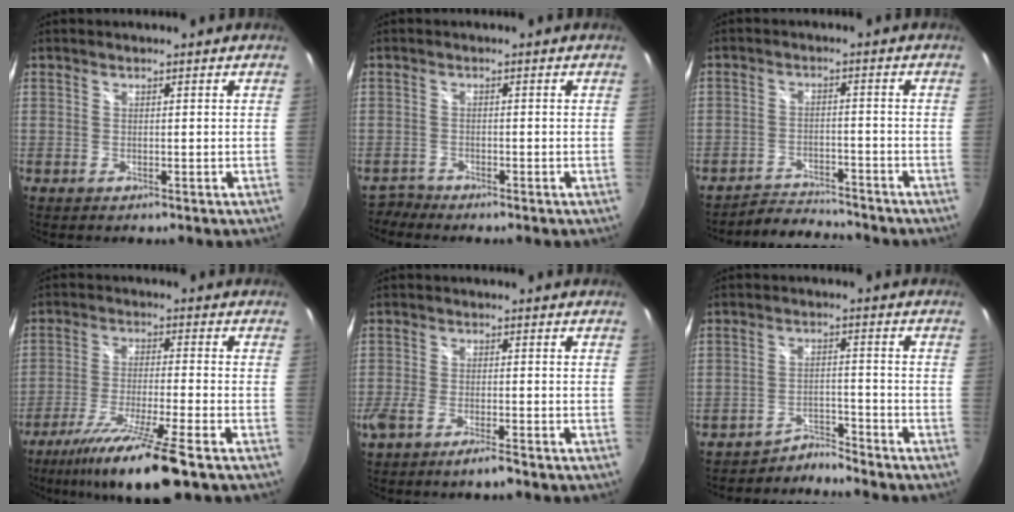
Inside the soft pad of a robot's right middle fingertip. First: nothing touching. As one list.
[{"total": 1.9, "force": [-1.8, 0.3, -0.5], "torque": [0.007, -0.002, -0.040]}, {"total": 6.3, "force": [-6.2, 0.8, 0.1], "torque": [-0.027, 0.005, -0.104]}, {"total": 13.9, "force": [-10.0, -0.3, 9.6], "torque": [-0.196, -0.039, -0.172]}, {"total": 5.1, "force": [-3.8, 0.7, 3.3], "torque": [-0.083, -0.012, -0.073]}, {"total": 4.2, "force": [-4.1, -0.4, -1.0], "torque": [0.012, 0.011, -0.072]}]